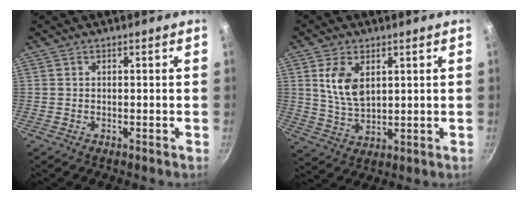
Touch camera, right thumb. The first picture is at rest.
{"total": 8.0, "force": [2.7, 4.7, 5.9], "torque": [-0.107, -0.019, 0.056]}